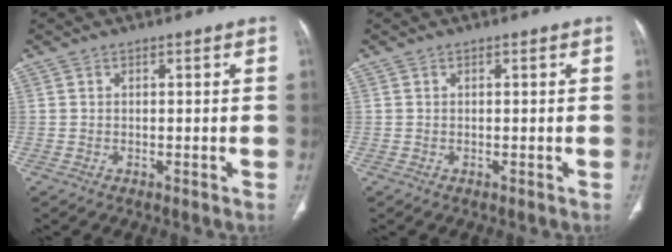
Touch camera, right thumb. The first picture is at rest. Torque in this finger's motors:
{"motor_torque": [0.07, 0.07, -0.04, -0.03, 0.00]}